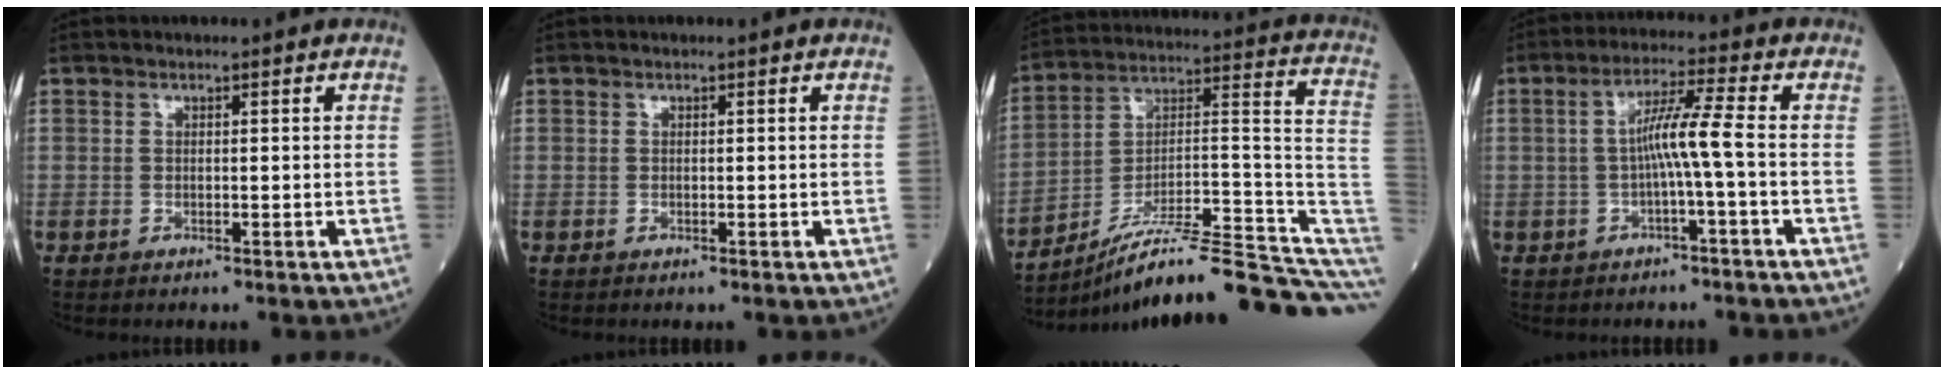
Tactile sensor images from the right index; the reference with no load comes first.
{"total": 0.0}
{"total": 21.3, "force": [-17.1, 0.7, 12.8], "torque": [-0.119, 0.054, -0.258]}
{"total": 5.6, "force": [-1.0, -0.8, 5.5], "torque": [-0.102, 0.019, -0.017]}